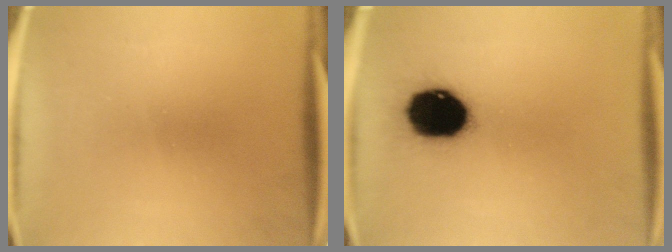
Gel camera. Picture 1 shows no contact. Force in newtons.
{"total": 17.2}